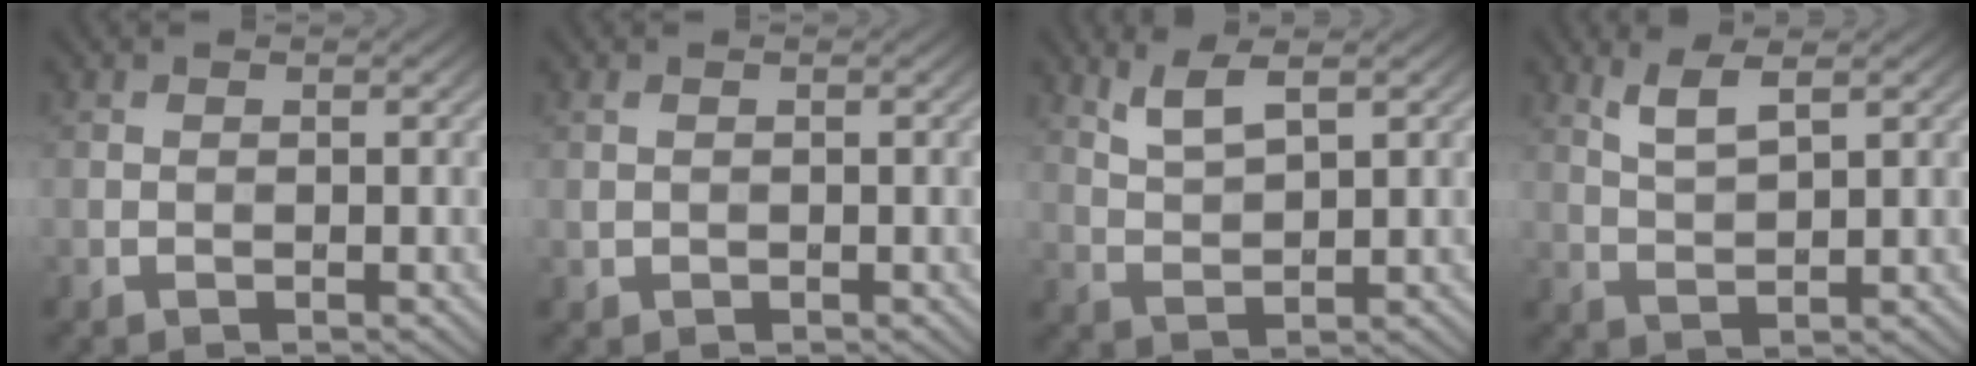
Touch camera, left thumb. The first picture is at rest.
{"total": 0.8, "force": [0.2, 0.6, 0.5], "torque": [-0.013, -0.001, 0.006]}
{"total": 4.1, "force": [2.7, 1.1, 2.9], "torque": [-0.075, 0.000, 0.061]}
{"total": 3.7, "force": [2.3, 0.8, 2.8], "torque": [-0.068, 0.001, 0.052]}